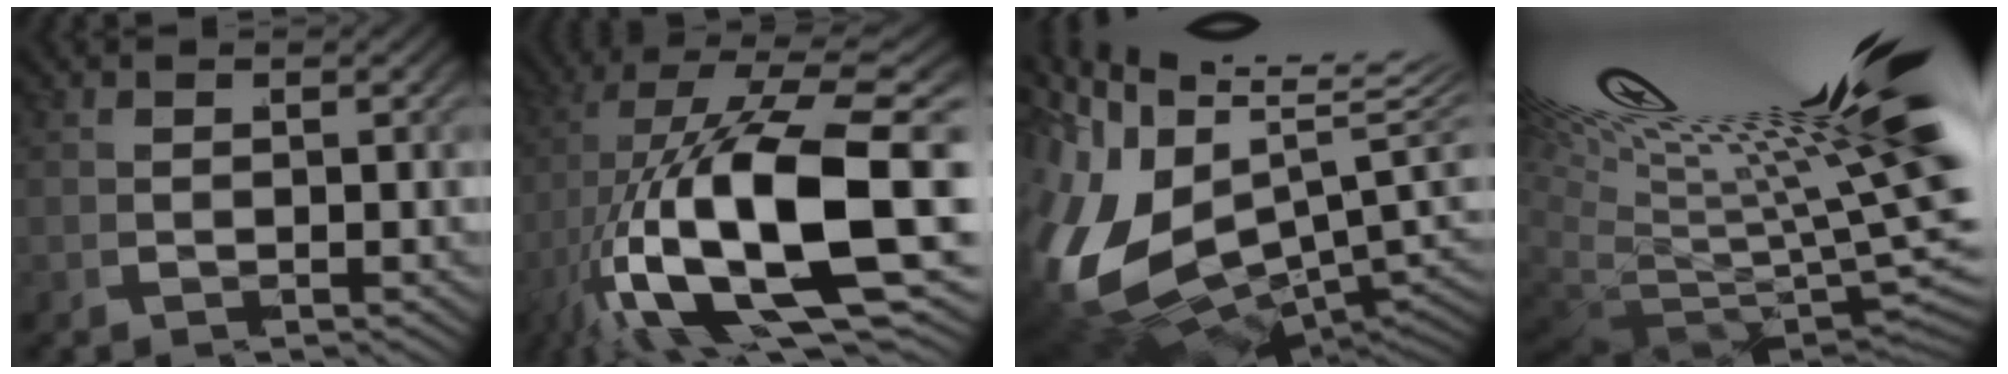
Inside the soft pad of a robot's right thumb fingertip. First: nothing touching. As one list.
[{"total": 19.6, "force": [-2.8, 9.7, 16.8], "torque": [-0.356, -0.071, 0.009]}, {"total": 20.8, "force": [-0.8, 14.4, 15.0], "torque": [-0.278, -0.049, 0.000]}, {"total": 13.4, "force": [1.0, 6.4, 11.7], "torque": [-0.206, -0.038, 0.032]}]